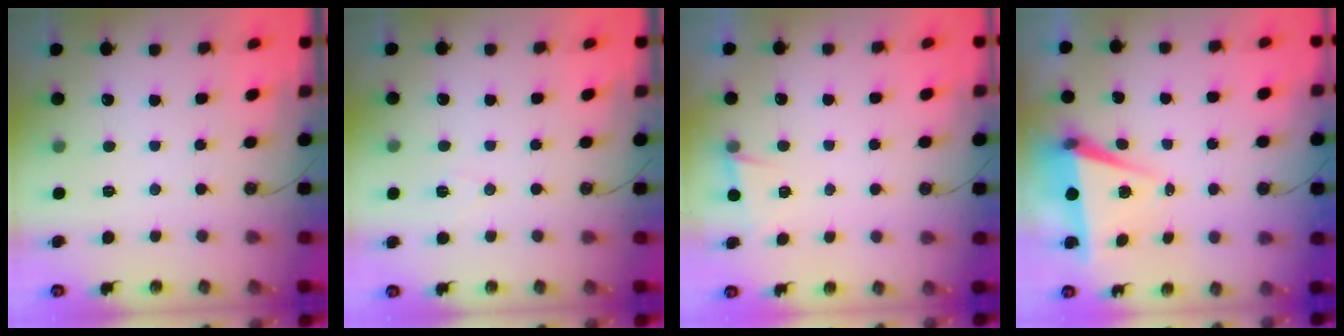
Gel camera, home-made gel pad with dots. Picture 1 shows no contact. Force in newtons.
{"total": 6.9, "press": 6.6, "slide": 1.9}
{"total": 2.7, "press": 2.6, "slide": 1.0}
{"total": 7.1, "press": 5.7, "slide": 4.3}